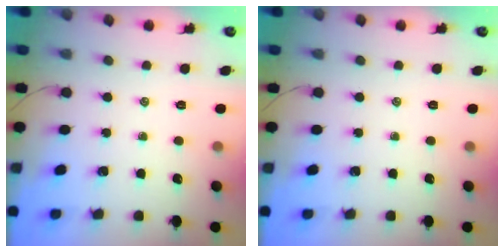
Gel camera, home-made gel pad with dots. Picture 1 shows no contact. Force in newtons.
{"total": 0.0}